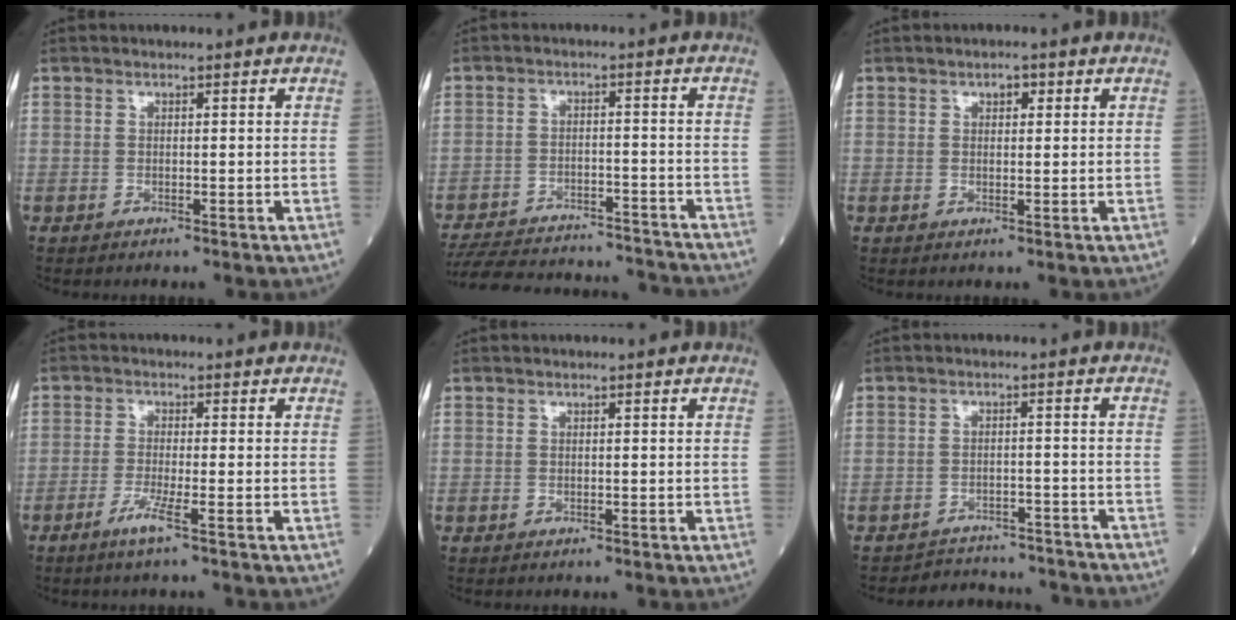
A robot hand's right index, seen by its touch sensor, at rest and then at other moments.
{"total": 20.4, "force": [-19.2, 3.3, 5.9], "torque": [-0.127, -0.010, -0.267]}
{"total": 1.6, "force": [0.8, 0.9, 1.1], "torque": [-0.014, 0.003, 0.011]}
{"total": 3.5, "force": [-2.0, -0.7, 2.8], "torque": [-0.062, -0.010, -0.044]}
{"total": 0.0}
{"total": 8.6, "force": [-8.3, 2.1, -0.2], "torque": [0.010, 0.022, -0.103]}